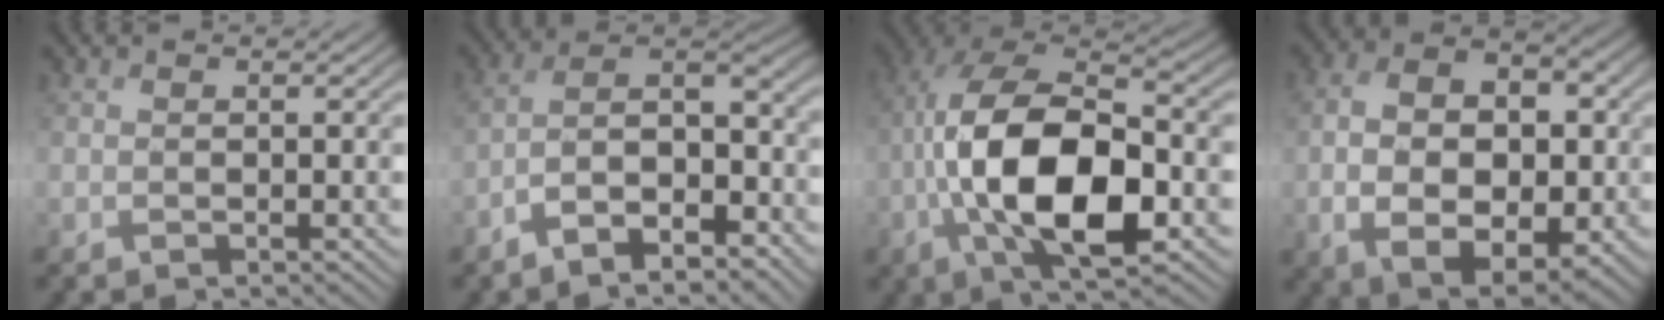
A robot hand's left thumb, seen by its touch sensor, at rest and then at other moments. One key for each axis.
{"total": 9.1, "fx": -5.8, "fy": 3.5, "fz": 6.1, "tx": -0.096, "ty": 0.000, "tz": -0.116}
{"total": 15.7, "fx": -3.6, "fy": 7.4, "fz": 13.3, "tx": -0.271, "ty": -0.006, "tz": -0.076}
{"total": 12.8, "fx": -1.6, "fy": 8.4, "fz": 9.6, "tx": -0.180, "ty": -0.014, "tz": -0.018}